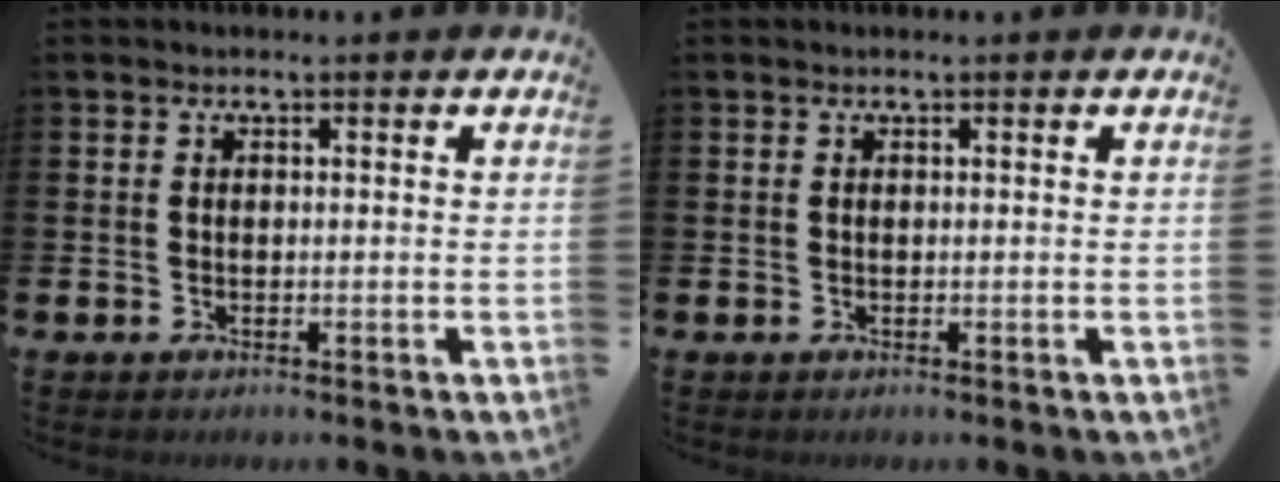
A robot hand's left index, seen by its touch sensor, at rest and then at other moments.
{"total": 0.0}